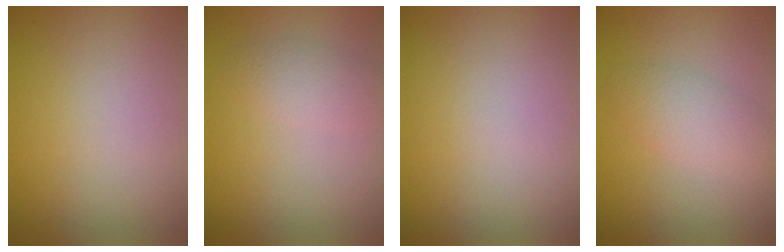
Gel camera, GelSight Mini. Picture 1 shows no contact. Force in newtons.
{"total": 2.1, "press": 2.1, "slide": 0.1}
{"total": 0.0}
{"total": 2.6, "press": 2.6, "slide": 0.3}